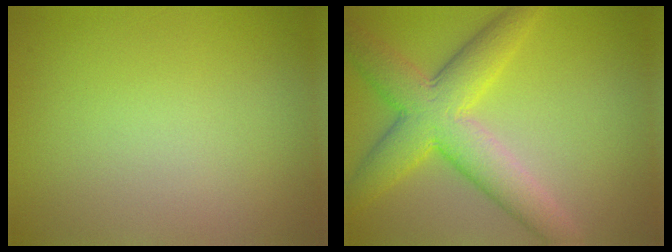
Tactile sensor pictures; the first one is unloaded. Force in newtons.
{"total": 7.5, "press": 7.5, "slide": 0.2}